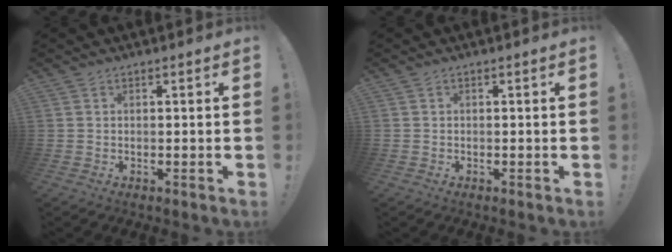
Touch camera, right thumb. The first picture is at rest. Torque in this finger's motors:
{"motor_torque": [1.01, 0.72, -0.22, -0.96, 0.00]}